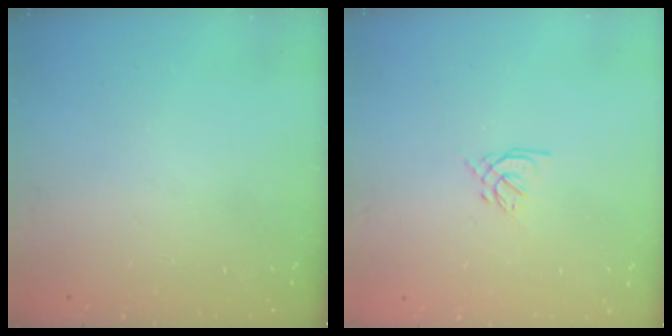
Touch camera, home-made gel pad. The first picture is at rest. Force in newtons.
{"total": 1.6, "press": 1.5, "slide": 0.5}